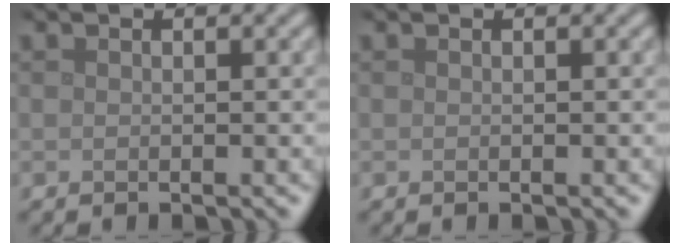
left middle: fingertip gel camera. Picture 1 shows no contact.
{"total": 0.0}